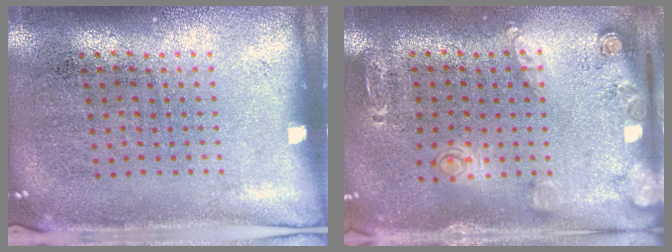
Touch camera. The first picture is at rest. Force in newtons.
{"total": 1.4, "press": 1.4, "slide": 0.4}